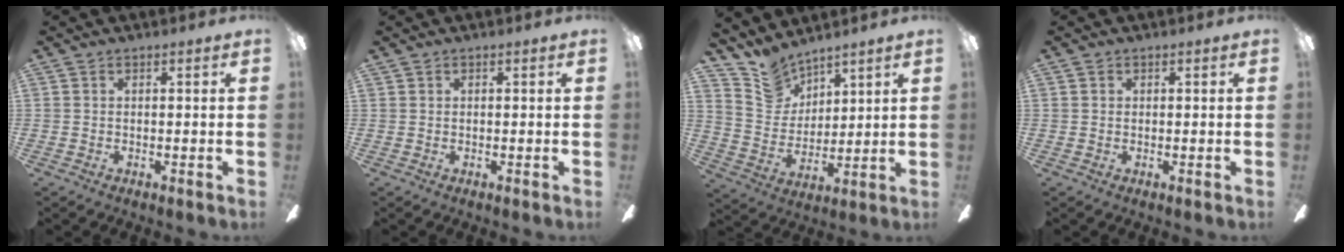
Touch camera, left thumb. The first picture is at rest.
{"total": 0.0}
{"total": 10.4, "force": [9.0, 5.1, 1.3], "torque": [-0.054, -0.060, 0.179]}
{"total": 0.6, "force": [0.2, 0.6, 0.2], "torque": [-0.003, 0.004, 0.003]}